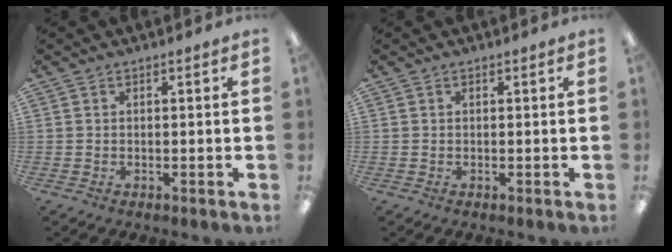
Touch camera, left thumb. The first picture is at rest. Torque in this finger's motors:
{"motor_torque": [0.00, 0.00, 0.03, -0.03, 0.00]}